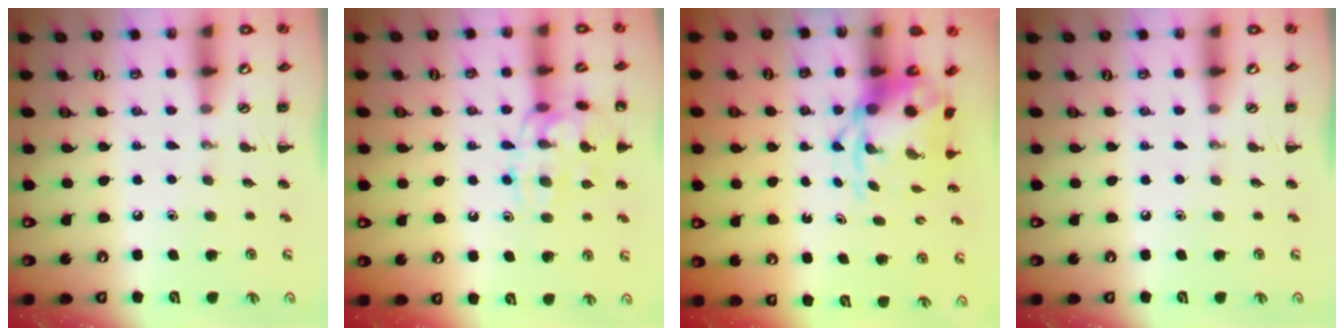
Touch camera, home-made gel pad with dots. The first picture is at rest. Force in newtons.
{"total": 14.4, "press": 14.3, "slide": 1.4}
{"total": 4.5, "press": 4.4, "slide": 0.8}
{"total": 0.0}